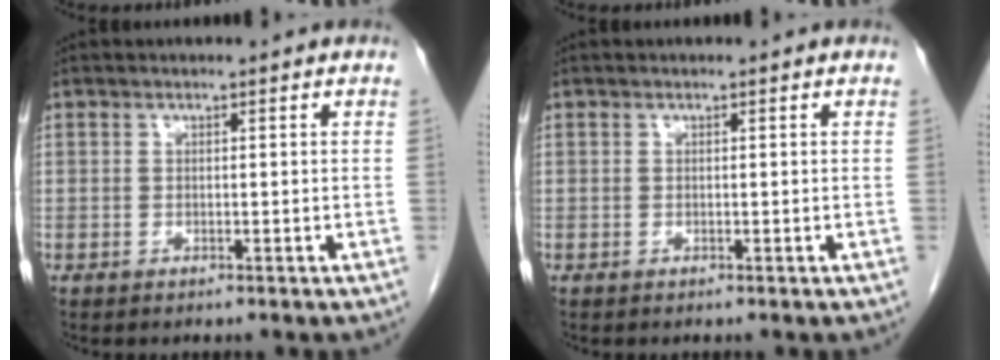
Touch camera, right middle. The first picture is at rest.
{"total": 0.0}